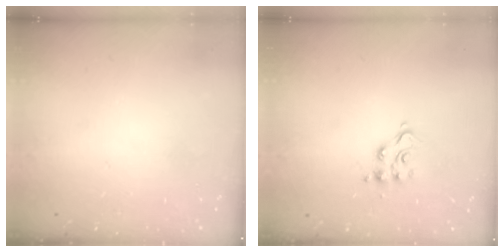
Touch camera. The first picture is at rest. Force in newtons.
{"total": 8.7, "press": 8.6, "slide": 0.4}